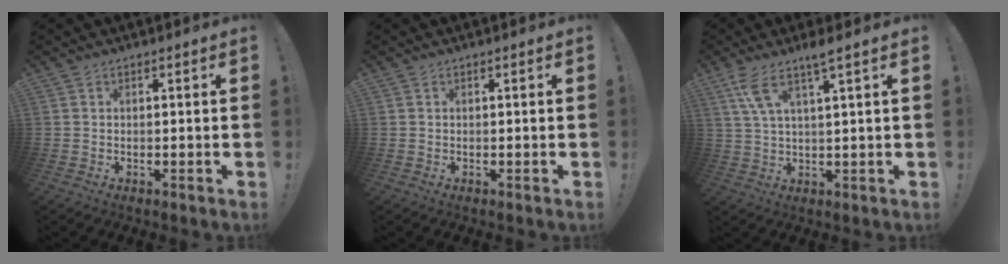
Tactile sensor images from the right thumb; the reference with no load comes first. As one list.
[{"total": 0.0}, {"total": 7.1, "force": [4.4, 0.3, 5.5], "torque": [-0.112, -0.013, 0.076]}]